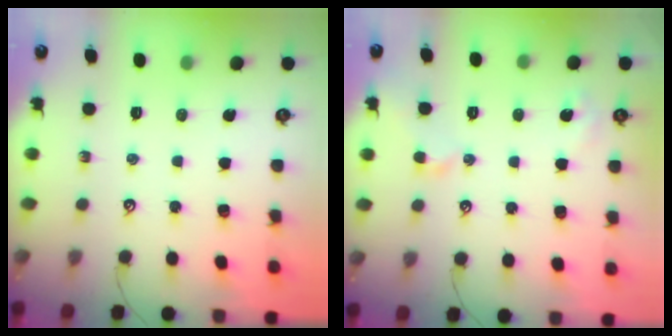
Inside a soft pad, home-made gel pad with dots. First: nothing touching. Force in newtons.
{"total": 2.8, "press": 2.7, "slide": 0.6}